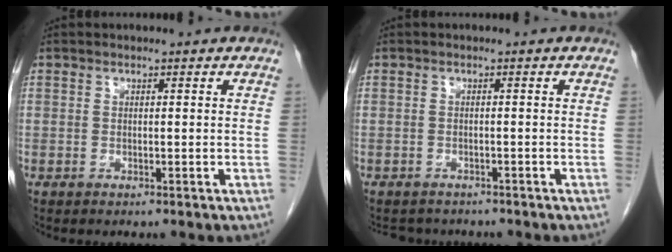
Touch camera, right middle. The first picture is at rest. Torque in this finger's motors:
{"motor_torque": [-0.15, 0.15, 0.00, 0.00]}